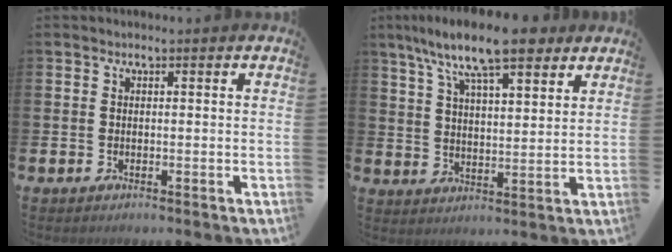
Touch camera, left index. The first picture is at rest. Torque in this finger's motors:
{"motor_torque": [1.17, -0.97, 1.05, 0.21]}